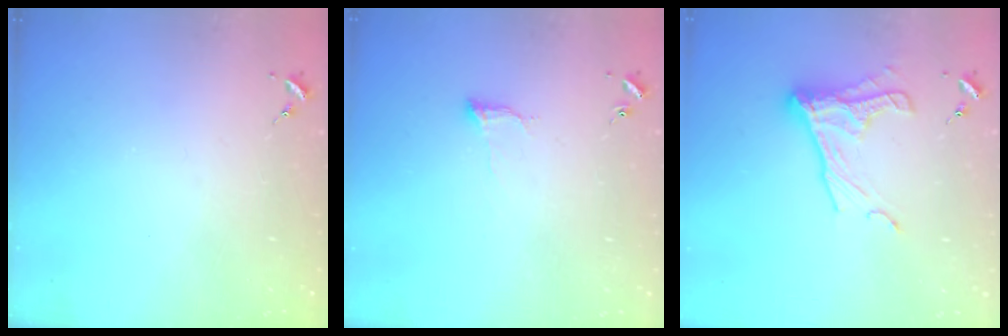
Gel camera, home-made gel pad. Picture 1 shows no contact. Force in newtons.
{"total": 5.6, "press": 5.6, "slide": 0.2}
{"total": 14.7, "press": 14.6, "slide": 1.1}